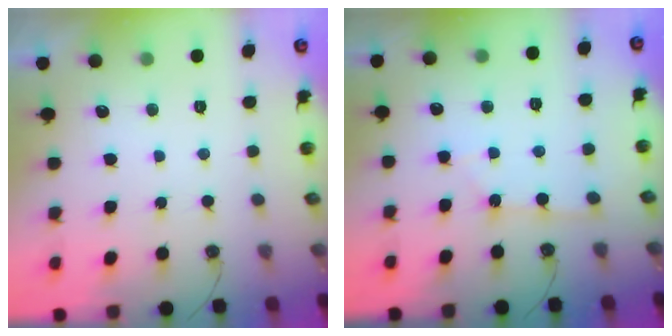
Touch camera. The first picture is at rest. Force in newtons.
{"total": 3.5, "press": 3.4, "slide": 0.6}